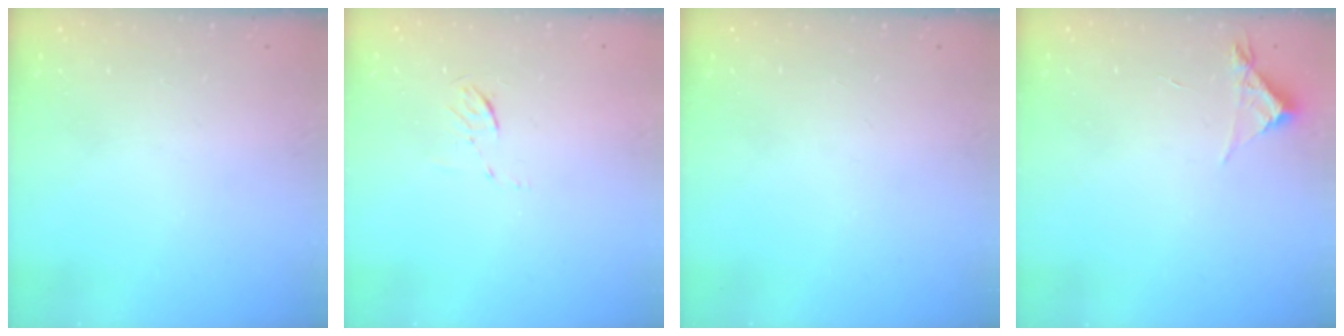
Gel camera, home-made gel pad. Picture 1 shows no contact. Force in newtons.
{"total": 4.0, "press": 3.7, "slide": 1.4}
{"total": 0.0}
{"total": 3.0, "press": 3.0, "slide": 0.3}